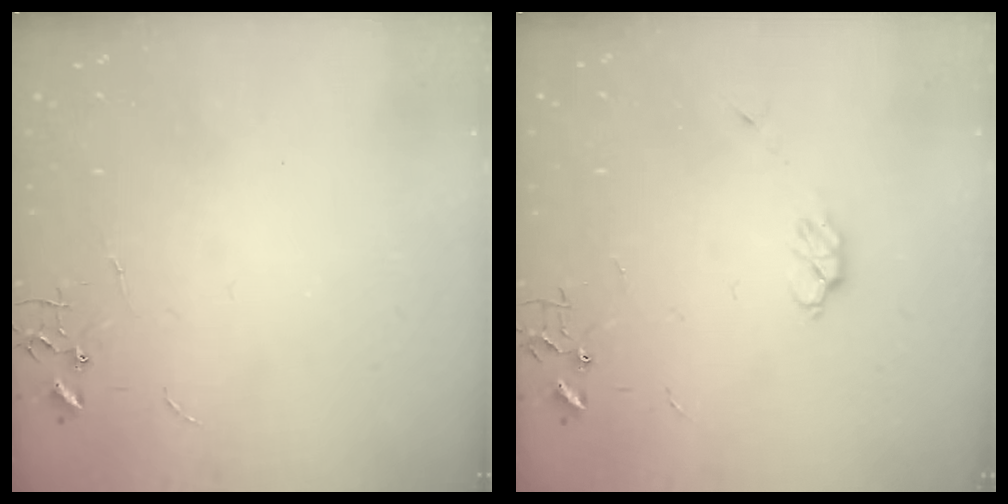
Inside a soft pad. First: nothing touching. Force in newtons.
{"total": 5.1, "press": 5.0, "slide": 1.0}